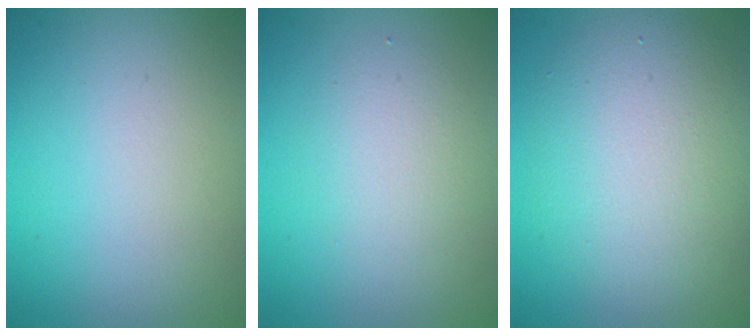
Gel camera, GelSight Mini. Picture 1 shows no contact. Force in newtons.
{"total": 2.4, "press": 2.4, "slide": 0.2}
{"total": 5.9, "press": 5.9, "slide": 0.4}